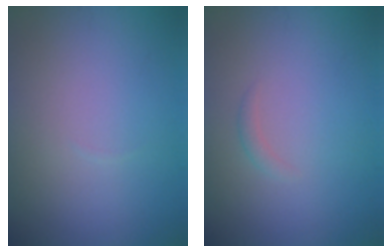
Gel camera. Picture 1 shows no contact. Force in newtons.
{"total": 0.7, "press": 0.7, "slide": 0.0}